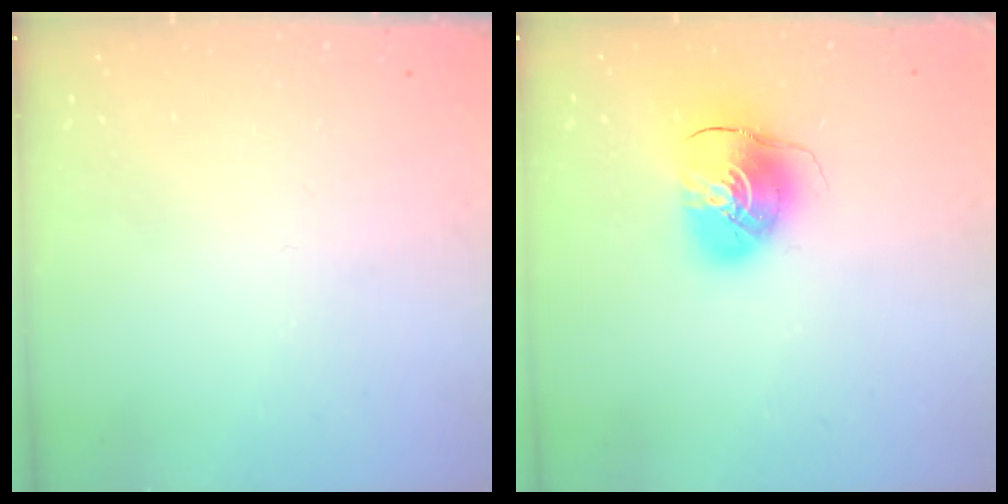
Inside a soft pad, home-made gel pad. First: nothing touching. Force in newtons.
{"total": 9.4, "press": 9.3, "slide": 1.3}